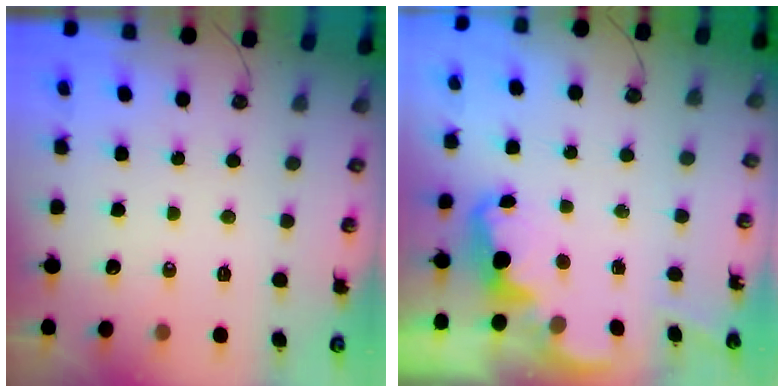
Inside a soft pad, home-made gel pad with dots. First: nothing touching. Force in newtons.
{"total": 2.3, "press": 2.2, "slide": 0.7}